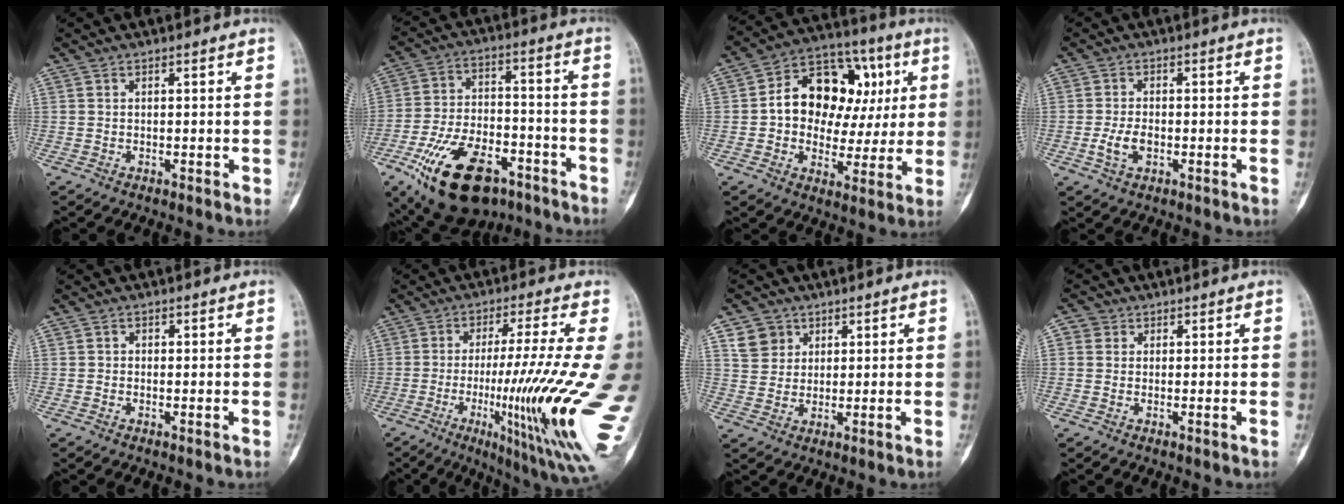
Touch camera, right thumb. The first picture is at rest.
{"total": 20.7, "force": [-11.4, 11.1, 13.3], "torque": [-0.240, 0.053, -0.185]}
{"total": 18.9, "force": [3.4, 13.4, 12.9], "torque": [-0.144, 0.032, 0.050]}
{"total": 3.6, "force": [-1.0, 2.0, 2.8], "torque": [-0.064, 0.007, -0.018]}
{"total": 0.5, "force": [0.1, 0.5, 0.0], "torque": [0.002, 0.000, -0.003]}
{"total": 20.6, "force": [-2.3, 2.0, 20.4], "torque": [-0.308, -0.019, -0.024]}
{"total": 5.2, "force": [2.7, 4.4, 0.7], "torque": [0.006, -0.008, 0.052]}
{"total": 1.9, "force": [0.7, 1.7, 0.4], "torque": [0.002, -0.001, 0.002]}